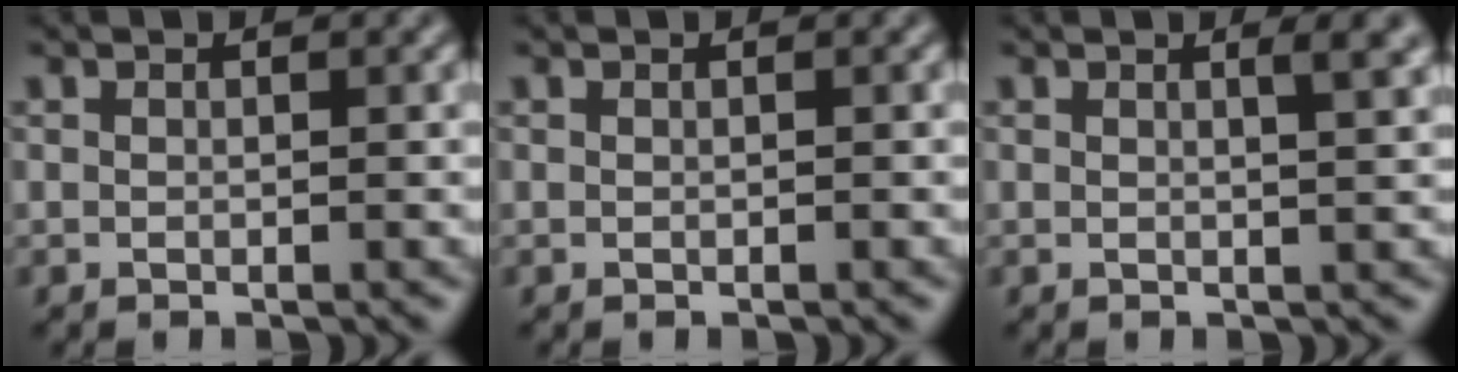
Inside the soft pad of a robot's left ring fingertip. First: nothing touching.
{"total": 0.0}
{"total": 2.2, "force": [0.9, 0.7, 1.9], "torque": [-0.015, 0.003, 0.007]}